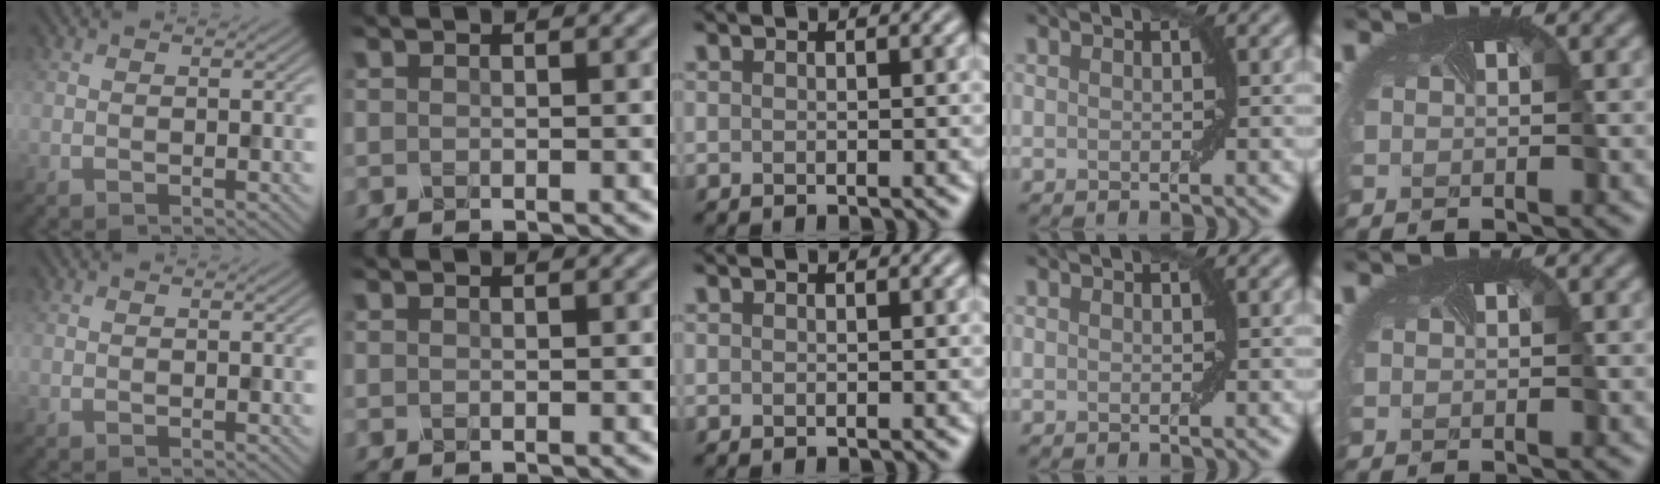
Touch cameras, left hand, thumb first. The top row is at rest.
{}